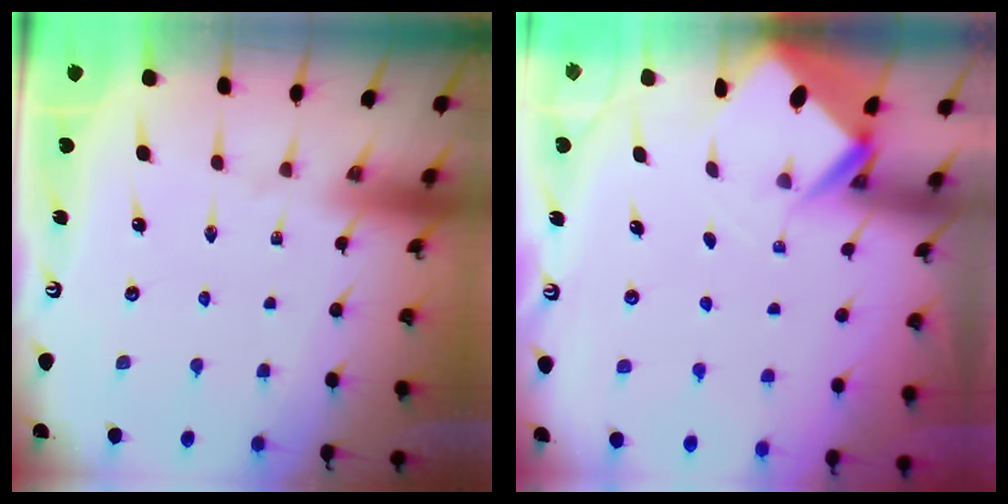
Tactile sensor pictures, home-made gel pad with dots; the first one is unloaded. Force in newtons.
{"total": 2.7, "press": 2.7, "slide": 0.1}